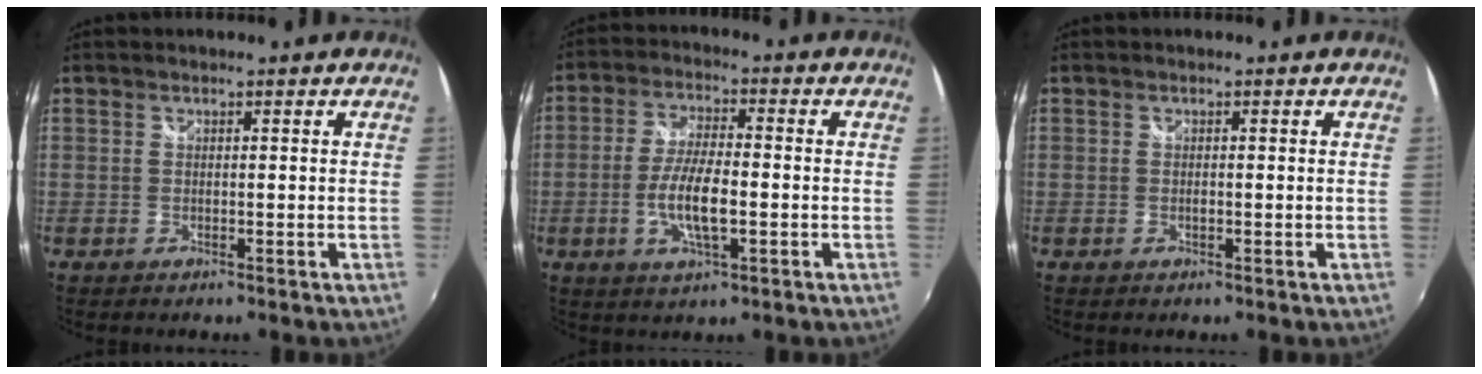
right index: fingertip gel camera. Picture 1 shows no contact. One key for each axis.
{"total": 8.5, "fx": -2.2, "fy": 2.4, "fz": 7.9, "tx": -0.157, "ty": -0.003, "tz": -0.043}
{"total": 0.5, "fx": -0.2, "fy": 0.2, "fz": 0.4, "tx": -0.008, "ty": -0.001, "tz": -0.004}